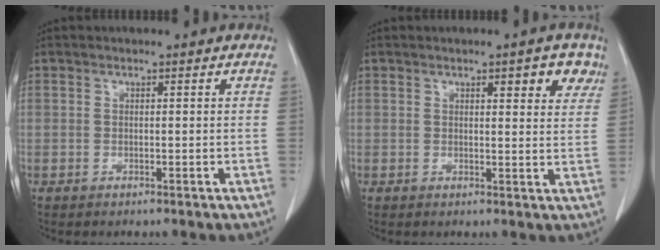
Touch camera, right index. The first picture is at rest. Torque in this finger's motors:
{"motor_torque": [0.30, 0.33, 0.07, 0.01]}